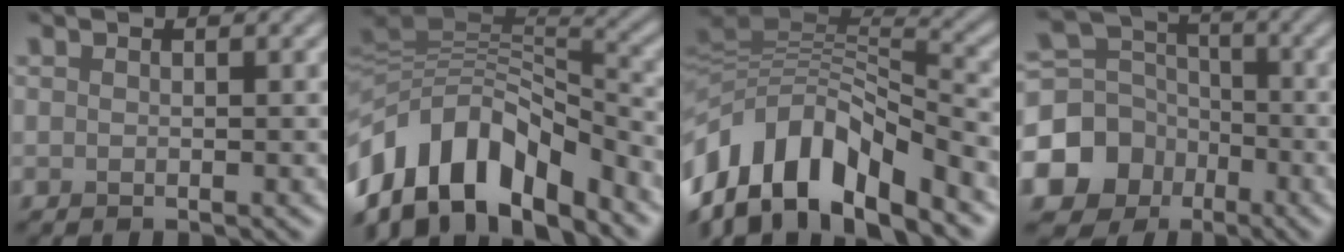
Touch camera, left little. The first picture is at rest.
{"total": 13.3, "force": [-6.6, 7.7, 8.6], "torque": [-0.177, 0.023, -0.131]}
{"total": 12.5, "force": [-6.3, 6.4, 8.8], "torque": [-0.180, 0.021, -0.125]}
{"total": 9.7, "force": [-4.1, 8.4, 2.7], "torque": [-0.086, -0.013, -0.096]}